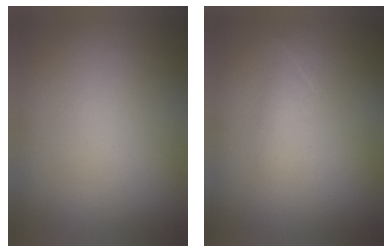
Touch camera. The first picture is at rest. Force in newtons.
{"total": 1.8}